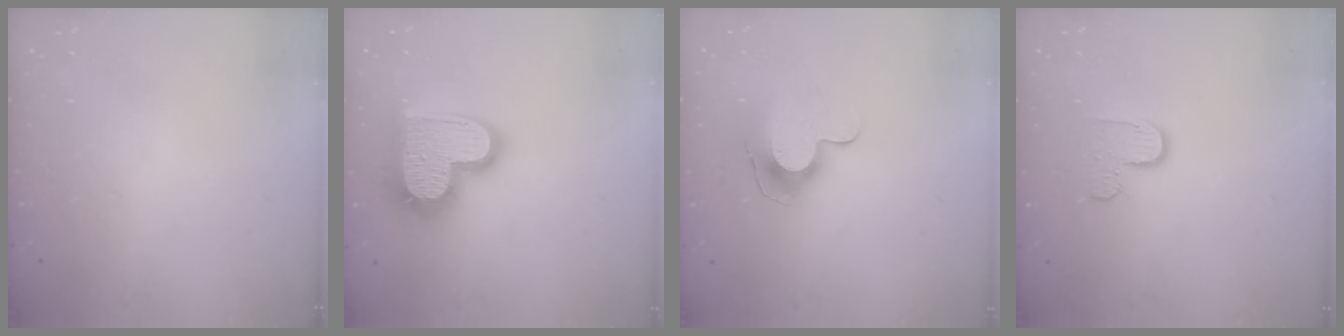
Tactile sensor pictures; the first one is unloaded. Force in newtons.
{"total": 20.1, "press": 20.1, "slide": 1.5}
{"total": 9.6, "press": 9.6, "slide": 0.1}
{"total": 6.2, "press": 6.2, "slide": 0.3}